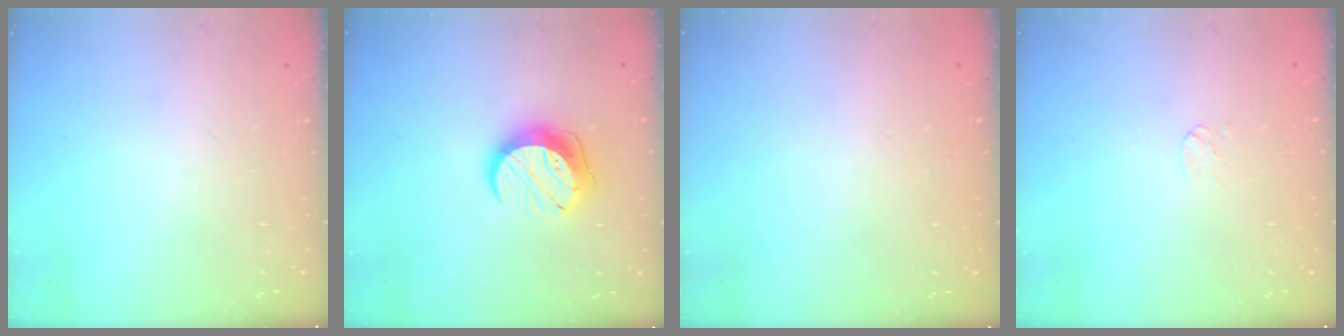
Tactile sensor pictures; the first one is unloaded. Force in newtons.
{"total": 10.8, "press": 10.8, "slide": 0.5}
{"total": 0.5, "press": 0.5, "slide": 0.1}
{"total": 3.6, "press": 3.6, "slide": 0.4}